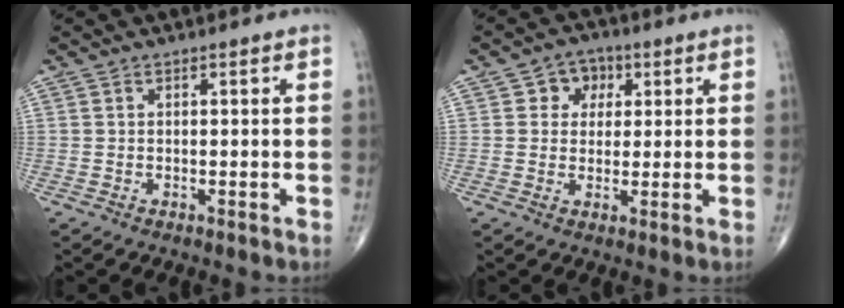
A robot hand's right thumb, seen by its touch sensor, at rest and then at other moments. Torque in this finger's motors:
{"motor_torque": [-0.19, 0.24, -0.16, 0.09, 0.02]}